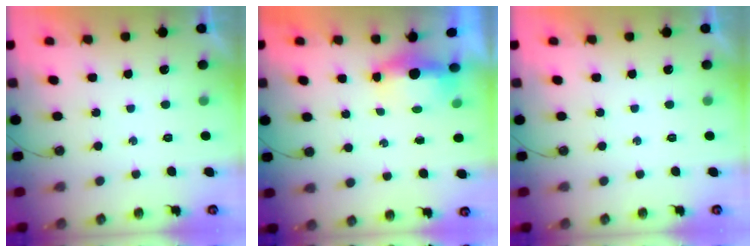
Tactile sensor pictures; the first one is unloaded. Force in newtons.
{"total": 4.9, "press": 4.8, "slide": 1.2}
{"total": 0.0}